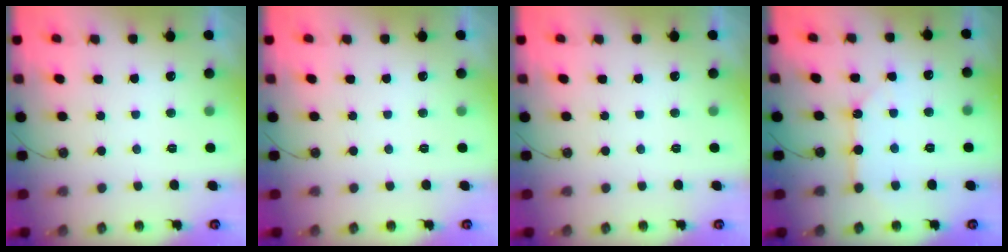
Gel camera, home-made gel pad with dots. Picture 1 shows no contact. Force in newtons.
{"total": 0.0}
{"total": 0.0}
{"total": 7.6, "press": 7.6, "slide": 0.7}